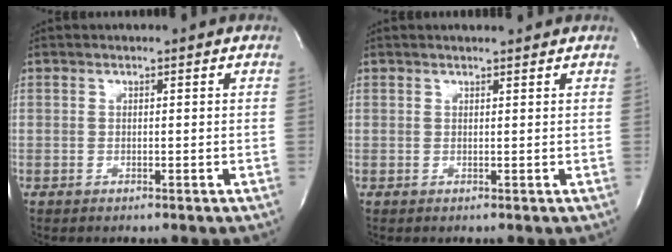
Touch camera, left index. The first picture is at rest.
{"total": 2.3, "force": [2.1, 0.3, 1.0], "torque": [-0.018, 0.010, 0.027]}